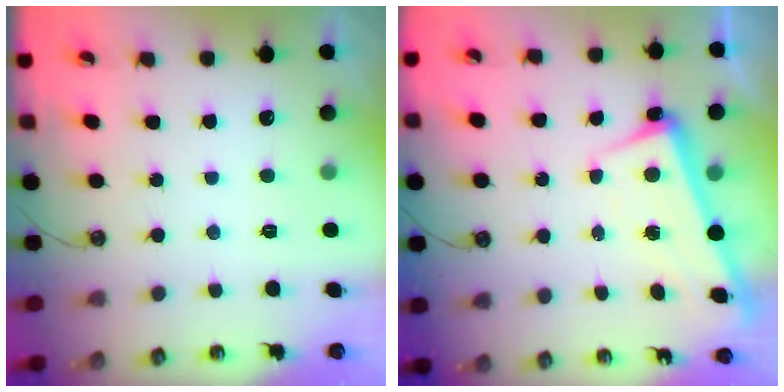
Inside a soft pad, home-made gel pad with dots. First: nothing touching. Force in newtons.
{"total": 2.4, "press": 2.2, "slide": 0.9}